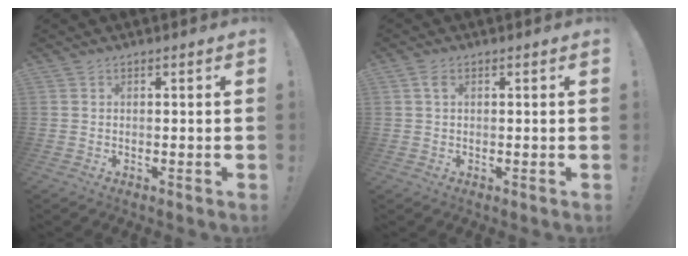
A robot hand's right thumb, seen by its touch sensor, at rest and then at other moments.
{"total": 2.1, "force": [0.8, 1.2, 1.5], "torque": [-0.023, 0.001, 0.012]}